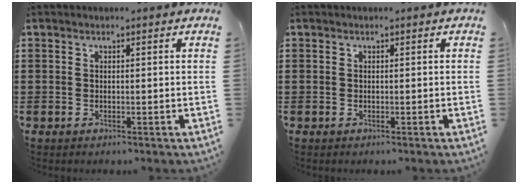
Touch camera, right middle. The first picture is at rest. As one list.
[{"total": 0.0}]